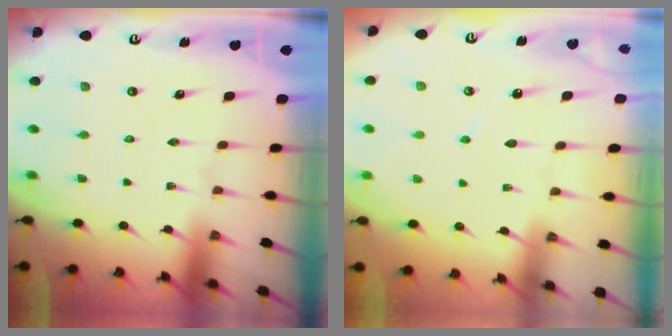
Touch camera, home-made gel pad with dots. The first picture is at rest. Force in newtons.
{"total": 3.7, "press": 3.7, "slide": 0.3}